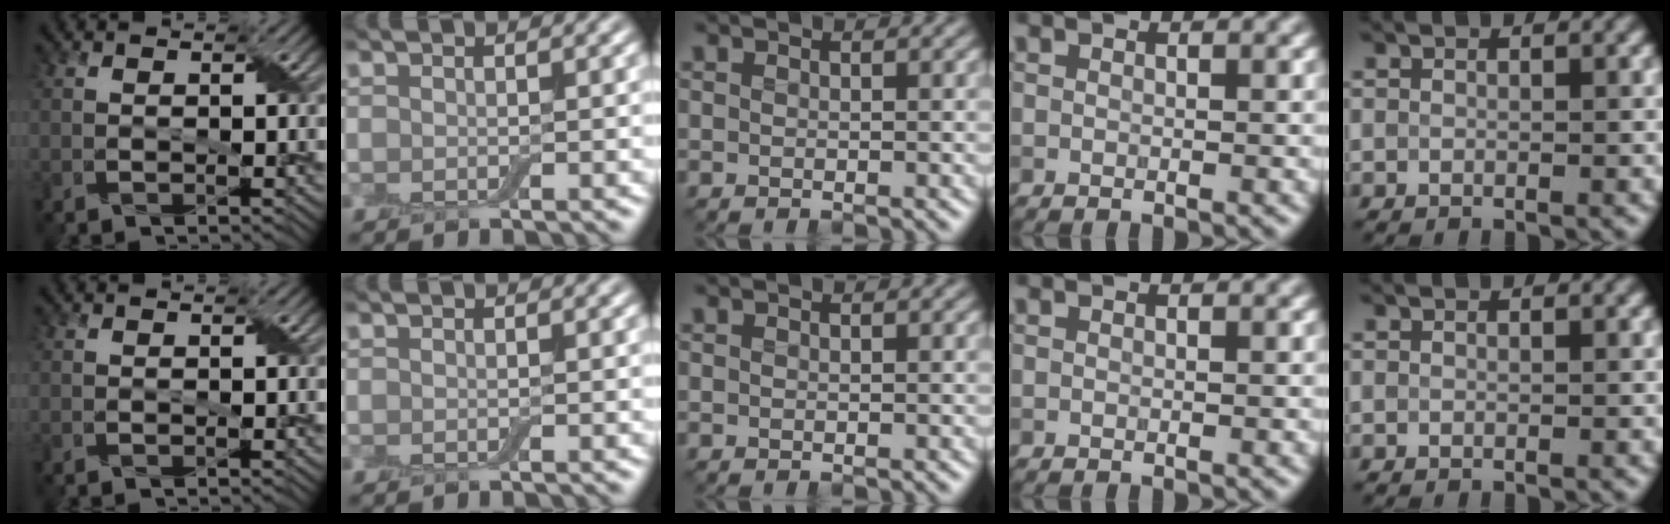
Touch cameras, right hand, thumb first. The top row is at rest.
{}